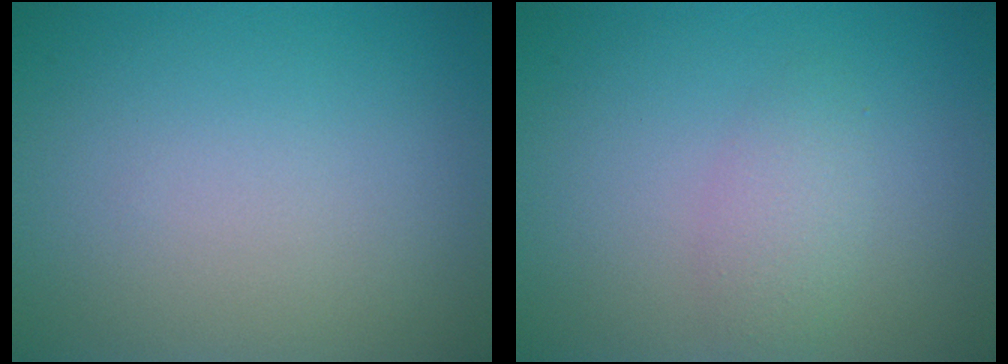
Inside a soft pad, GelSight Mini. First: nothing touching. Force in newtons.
{"total": 2.0, "press": 2.0, "slide": 0.1}